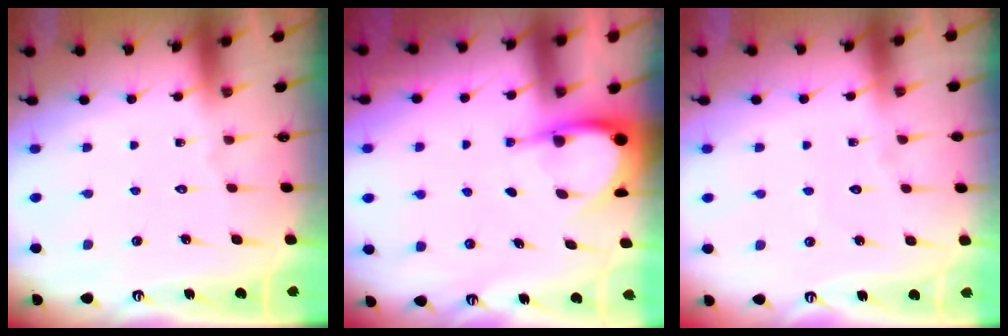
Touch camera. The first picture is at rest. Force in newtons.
{"total": 4.8, "press": 4.8, "slide": 0.5}
{"total": 2.9, "press": 2.9, "slide": 0.3}